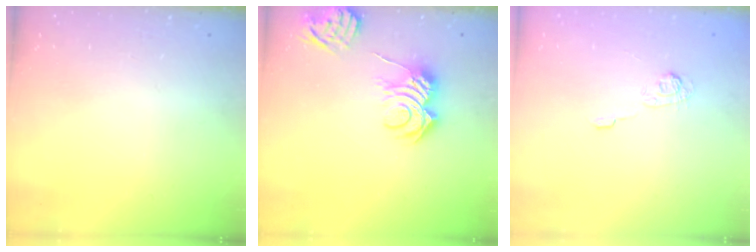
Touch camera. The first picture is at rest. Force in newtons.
{"total": 10.9, "press": 10.8, "slide": 1.1}
{"total": 3.3, "press": 2.9, "slide": 1.6}